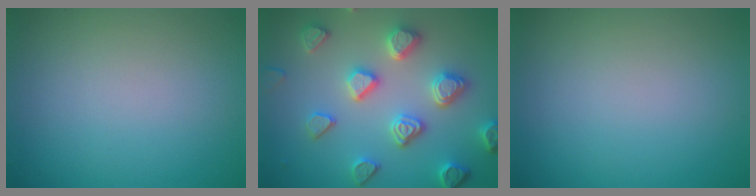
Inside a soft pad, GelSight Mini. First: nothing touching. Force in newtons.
{"total": 4.9, "press": 4.7, "slide": 1.3}
{"total": 0.0}